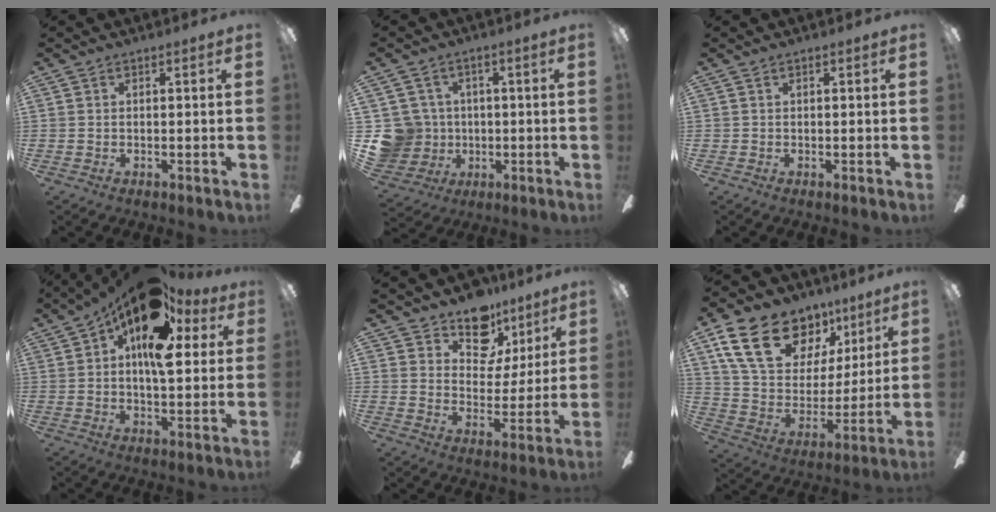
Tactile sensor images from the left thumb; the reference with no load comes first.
{"total": 9.8, "force": [-0.1, 9.6, 1.9], "torque": [-0.084, 0.013, 0.009]}
{"total": 0.0}
{"total": 17.4, "force": [8.3, 8.0, 13.1], "torque": [-0.204, -0.027, 0.141]}
{"total": 13.0, "force": [9.5, 7.8, 4.2], "torque": [-0.063, -0.065, 0.178]}
{"total": 21.5, "force": [12.4, 13.5, 11.2], "torque": [-0.195, -0.052, 0.231]}